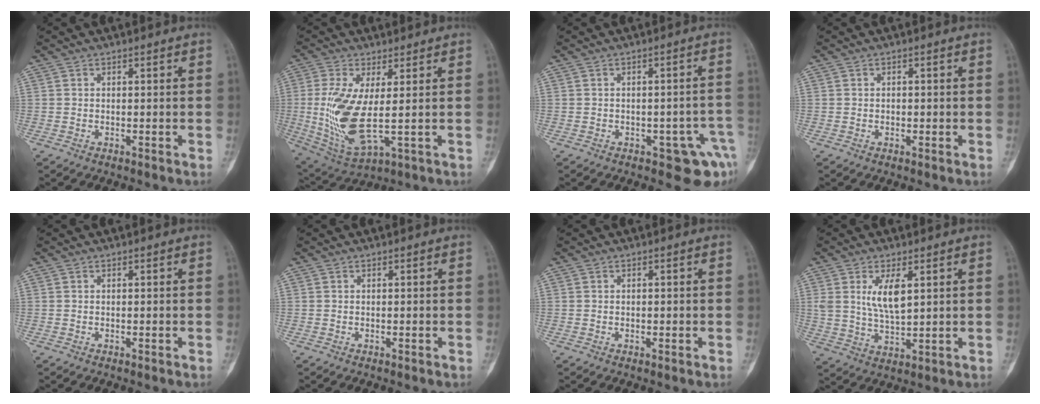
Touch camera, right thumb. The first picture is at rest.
{"total": 13.2, "force": [0.2, 4.6, 12.4], "torque": [-0.273, -0.019, 0.019]}
{"total": 7.5, "force": [-3.6, 3.5, 5.5], "torque": [-0.038, 0.024, -0.036]}
{"total": 1.1, "force": [0.0, 0.8, 0.8], "torque": [-0.010, 0.002, 0.000]}
{"total": 0.0}
{"total": 0.0}
{"total": 0.7, "force": [0.0, 0.5, 0.5], "torque": [-0.009, 0.002, 0.002]}
{"total": 7.3, "force": [2.5, 3.0, 6.1], "torque": [-0.110, -0.018, 0.058]}